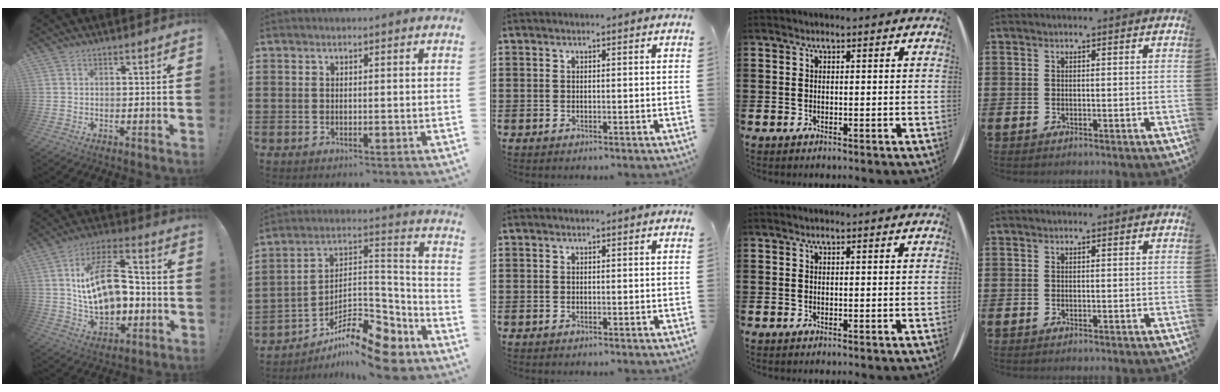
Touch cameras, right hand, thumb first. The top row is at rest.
{"thumb": {"total": 19.0, "force": [0.8, 12.1, 14.6], "torque": [-0.241, 0.001, 0.016]}, "index": {"total": 12.7, "force": [-9.3, 4.0, 7.6], "torque": [-0.130, 0.029, -0.178]}}